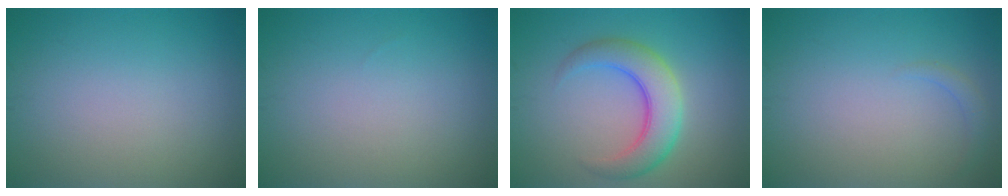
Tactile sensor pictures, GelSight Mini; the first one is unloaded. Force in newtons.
{"total": 0.0}
{"total": 5.3, "press": 5.3, "slide": 0.1}
{"total": 1.0, "press": 1.0, "slide": 0.2}